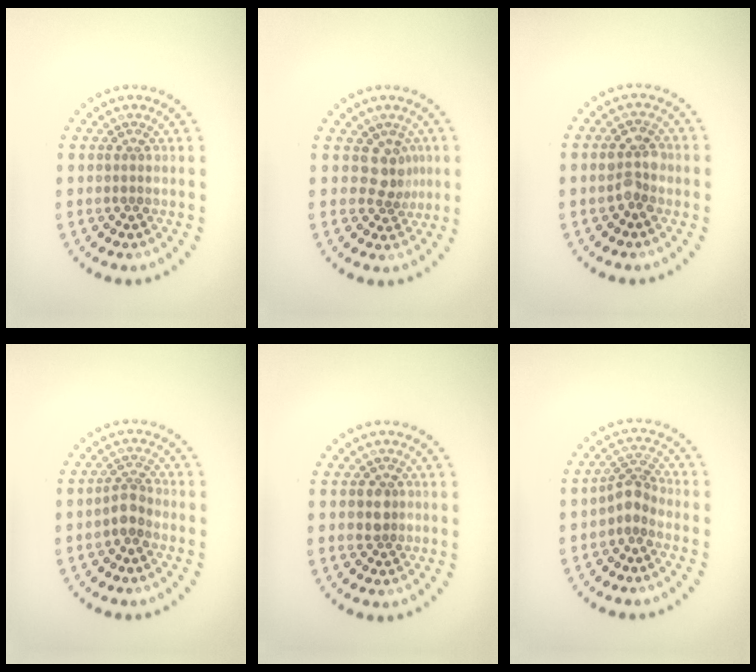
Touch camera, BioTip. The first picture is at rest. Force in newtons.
{"total": 2.5, "press": 1.9, "slide": 1.6}
{"total": 2.4, "press": 2.4, "slide": 0.3}
{"total": 2.1, "press": 1.7, "slide": 1.2}
{"total": 1.7, "press": 1.5, "slide": 0.7}
{"total": 2.3, "press": 1.7, "slide": 1.5}